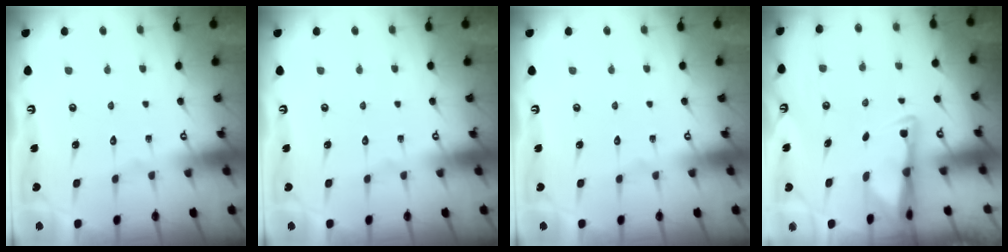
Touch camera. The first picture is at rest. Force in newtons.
{"total": 0.0}
{"total": 0.0}
{"total": 3.0, "press": 3.0, "slide": 0.5}